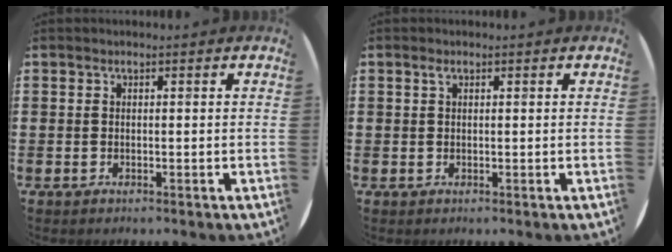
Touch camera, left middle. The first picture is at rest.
{"total": 0.7, "force": [0.4, 0.4, 0.5], "torque": [-0.003, -0.001, 0.006]}